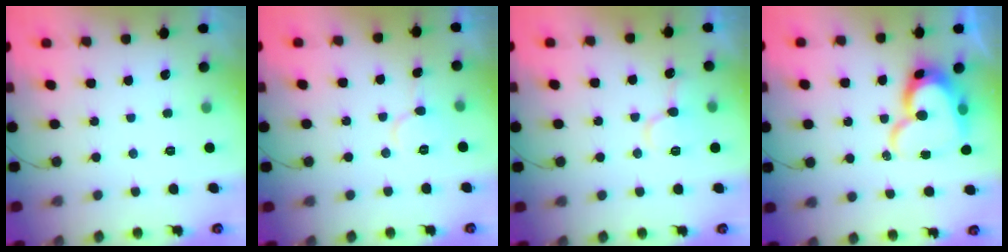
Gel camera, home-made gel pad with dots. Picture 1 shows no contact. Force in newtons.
{"total": 6.4, "press": 6.4, "slide": 0.5}
{"total": 9.9, "press": 9.8, "slide": 1.2}
{"total": 16.2, "press": 16.2, "slide": 1.5}